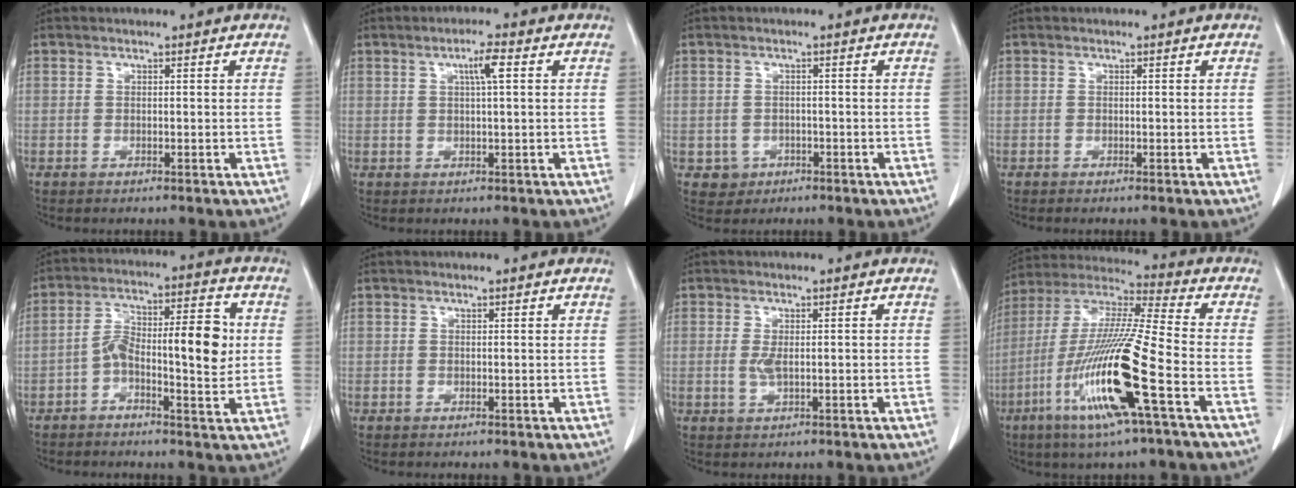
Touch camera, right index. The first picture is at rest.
{"total": 3.4, "force": [1.2, 0.2, 3.2], "torque": [-0.056, 0.004, 0.018]}
{"total": 2.8, "force": [-1.0, 2.6, 0.2], "torque": [0.003, 0.009, -0.009]}
{"total": 0.0}
{"total": 10.6, "force": [-0.8, 3.2, 10.1], "torque": [-0.166, 0.035, -0.011]}
{"total": 0.0}
{"total": 2.2, "force": [-0.1, 0.7, 2.0], "torque": [-0.043, -0.002, 0.003]}
{"total": 18.7, "force": [-7.1, 0.0, 17.3], "torque": [-0.367, -0.028, -0.140]}